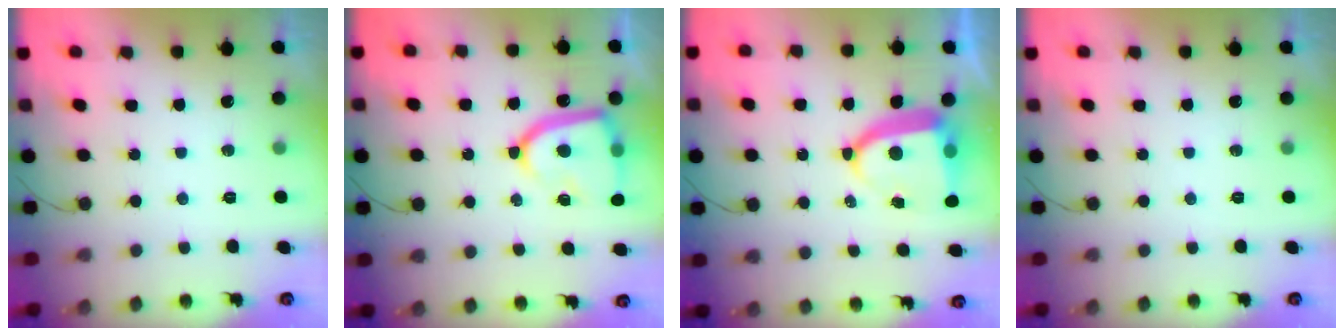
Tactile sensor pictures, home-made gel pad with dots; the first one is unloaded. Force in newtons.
{"total": 15.6, "press": 15.5, "slide": 1.4}
{"total": 9.5, "press": 9.4, "slide": 1.5}
{"total": 0.0}